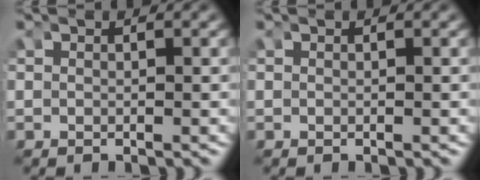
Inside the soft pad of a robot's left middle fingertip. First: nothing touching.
{"total": 0.0}